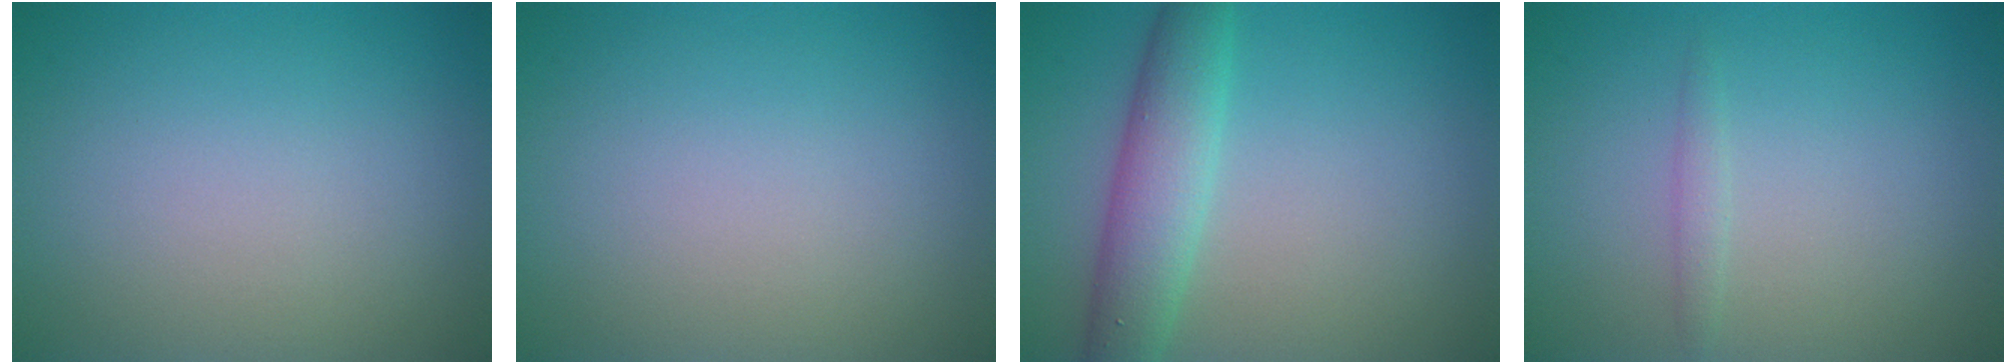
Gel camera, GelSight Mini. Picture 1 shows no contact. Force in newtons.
{"total": 0.0}
{"total": 4.7, "press": 4.7, "slide": 0.3}
{"total": 0.8, "press": 0.8, "slide": 0.0}